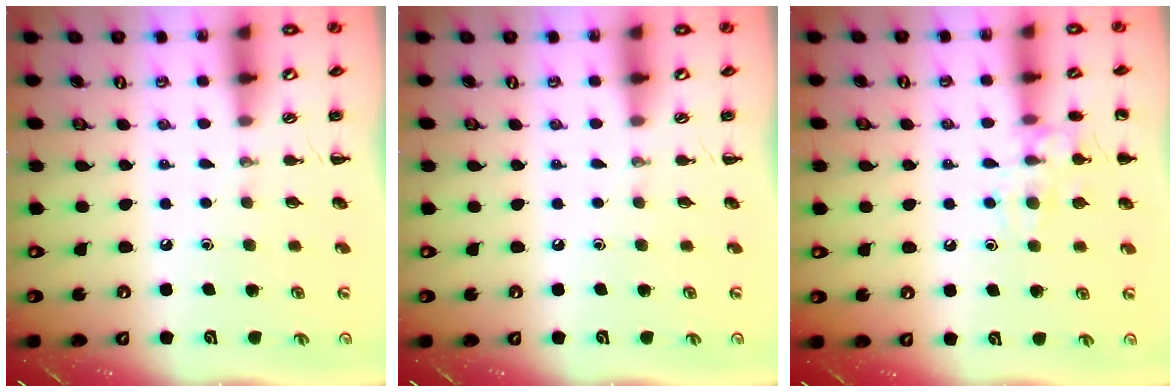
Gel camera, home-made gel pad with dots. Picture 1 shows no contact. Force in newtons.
{"total": 0.0}
{"total": 11.3, "press": 11.2, "slide": 0.8}